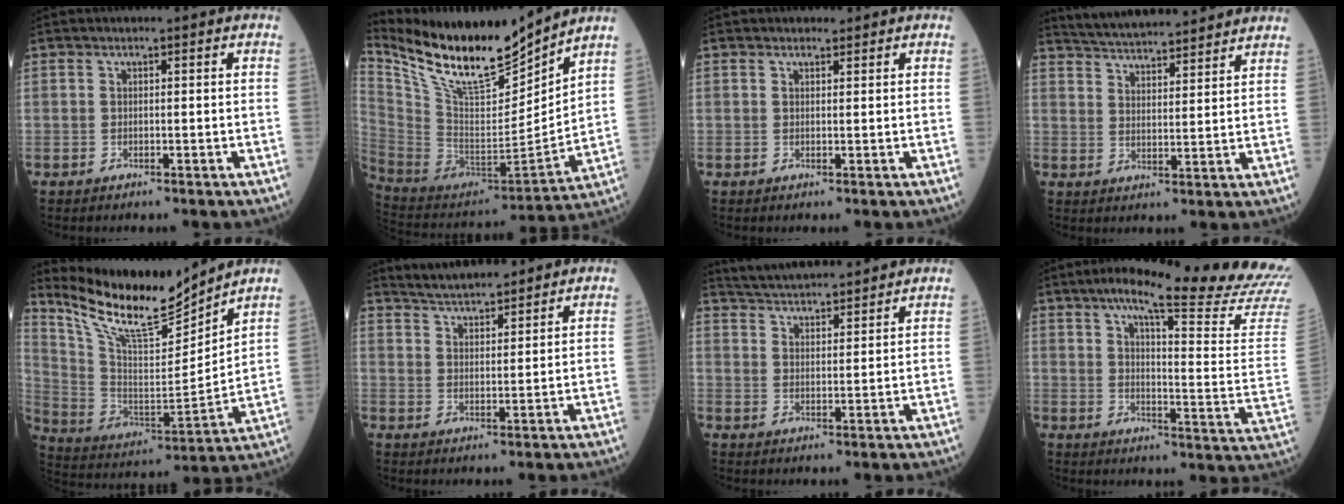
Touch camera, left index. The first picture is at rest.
{"total": 18.9, "force": [16.4, 2.4, 9.1], "torque": [-0.175, -0.023, 0.309]}
{"total": 1.0, "force": [0.9, 0.4, 0.1], "torque": [-0.008, 0.000, 0.014]}
{"total": 15.2, "force": [14.1, 1.8, 5.4], "torque": [-0.091, 0.022, 0.208]}
{"total": 15.5, "force": [13.8, 1.7, 6.8], "torque": [-0.141, -0.008, 0.260]}
{"total": 7.1, "force": [6.7, 1.1, 2.1], "torque": [-0.045, 0.021, 0.120]}
{"total": 11.7, "force": [11.0, 1.0, 3.7], "torque": [-0.070, 0.024, 0.171]}
{"total": 23.3, "force": [20.2, -0.5, 11.6], "torque": [-0.166, -0.078, 0.245]}